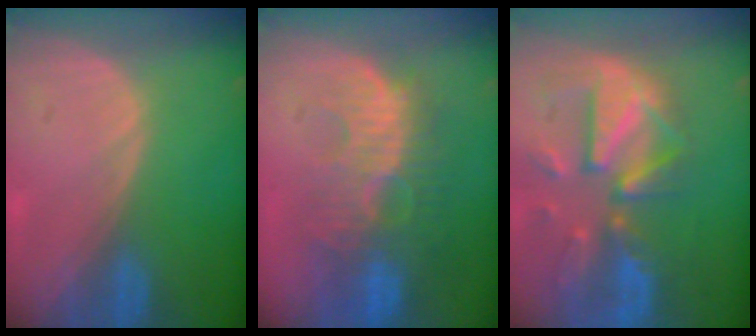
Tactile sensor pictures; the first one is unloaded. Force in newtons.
{"total": 10.7, "press": 9.7, "slide": 4.6}
{"total": 12.1, "press": 10.4, "slide": 6.2}